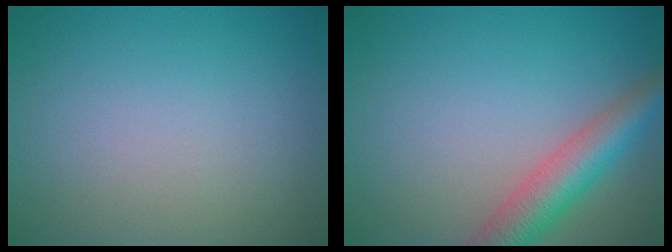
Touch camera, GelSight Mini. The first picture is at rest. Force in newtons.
{"total": 5.2, "press": 5.2, "slide": 0.3}